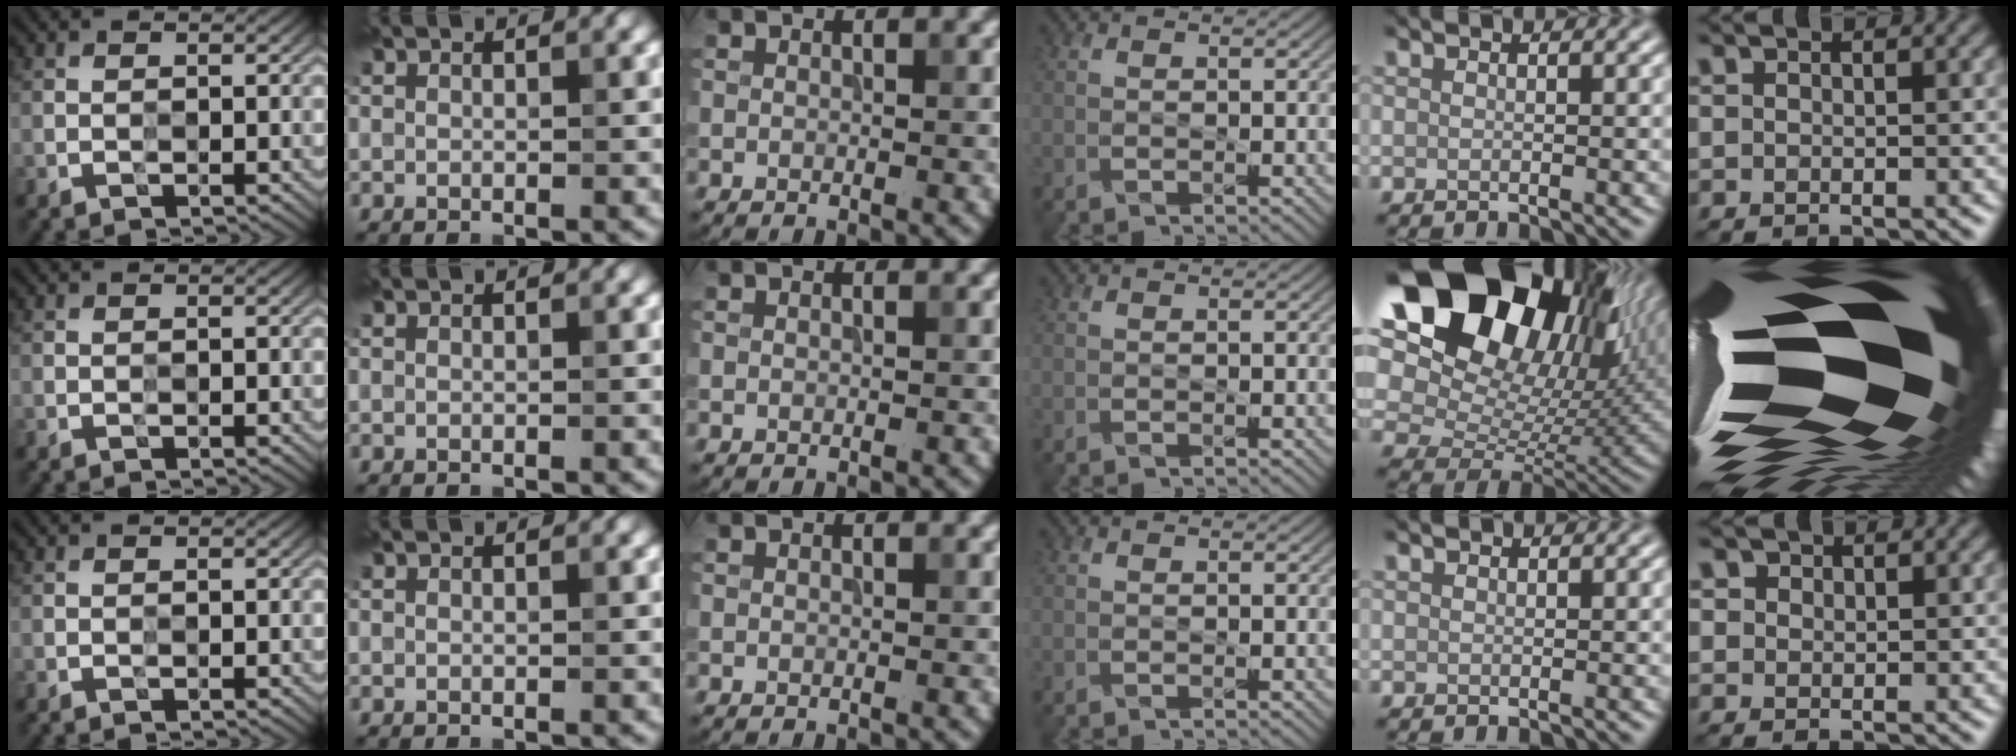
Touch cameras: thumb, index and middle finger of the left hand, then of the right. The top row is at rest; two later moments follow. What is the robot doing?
{"motion": "press", "object": "button"}